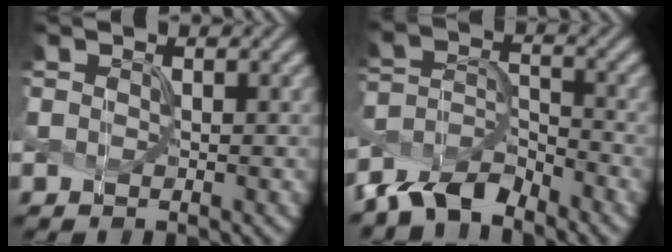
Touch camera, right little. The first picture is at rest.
{"total": 5.5, "force": [-4.9, 2.0, 1.6], "torque": [-0.031, 0.000, -0.098]}